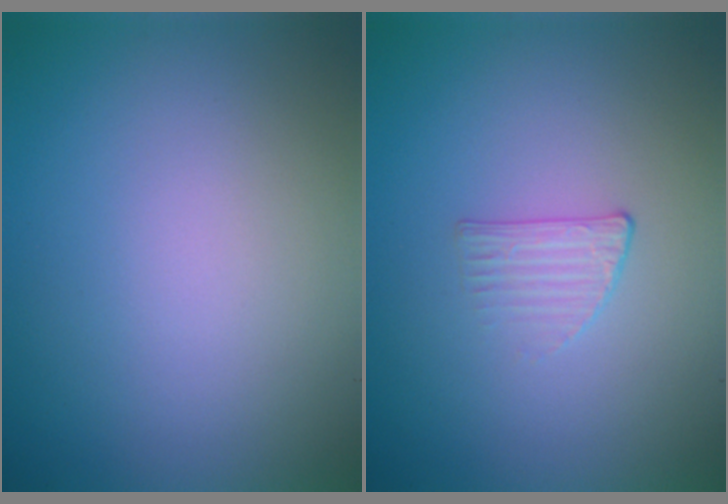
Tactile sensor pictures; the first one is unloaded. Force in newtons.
{"total": 1.2, "press": 0.6, "slide": 1.0}